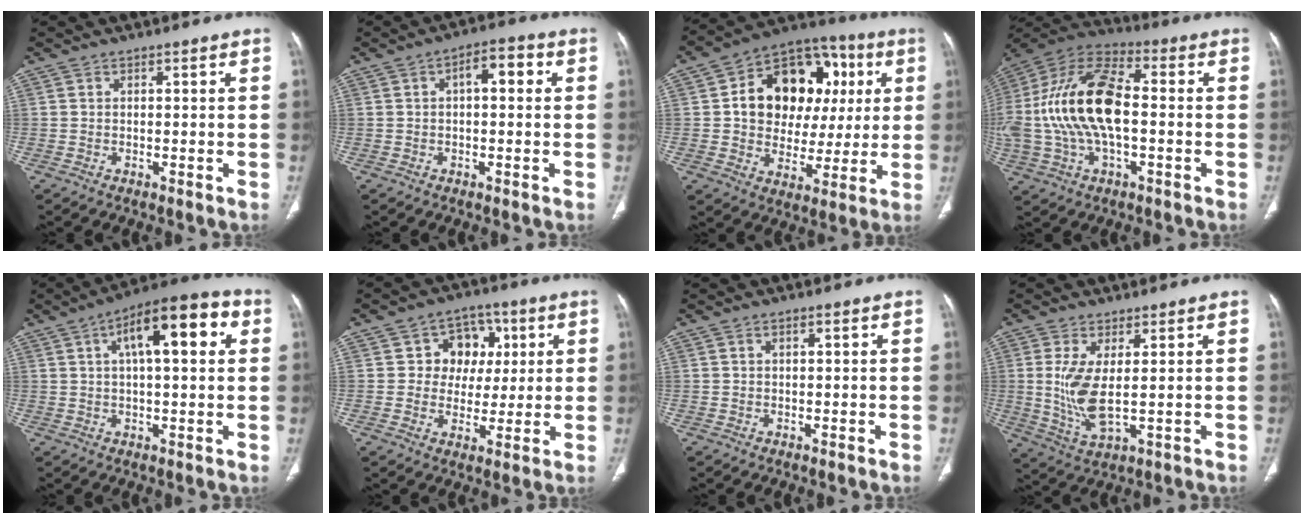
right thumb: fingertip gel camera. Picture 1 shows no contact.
{"total": 5.1, "force": [1.0, 2.4, 4.4], "torque": [-0.053, 0.018, 0.007]}
{"total": 20.7, "force": [4.2, 15.2, 13.4], "torque": [-0.149, 0.026, 0.069]}
{"total": 23.0, "force": [-0.8, 11.5, 19.9], "torque": [-0.438, 0.025, -0.019]}
{"total": 14.7, "force": [4.6, 5.3, 12.9], "torque": [-0.170, 0.025, 0.061]}
{"total": 8.9, "force": [2.1, 7.9, 3.5], "torque": [0.000, 0.003, 0.029]}
{"total": 0.6, "force": [0.3, 0.1, 0.5], "torque": [-0.011, 0.003, 0.004]}
{"total": 8.3, "force": [0.7, 2.8, 7.7], "torque": [-0.173, -0.021, 0.025]}